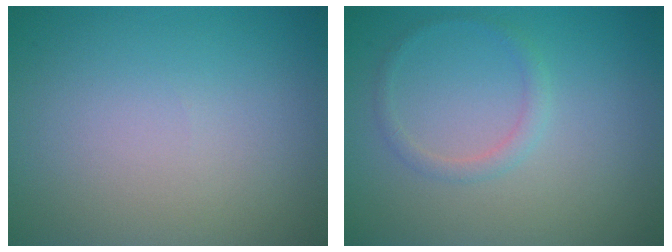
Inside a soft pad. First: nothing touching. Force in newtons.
{"total": 1.3, "press": 1.3, "slide": 0.0}